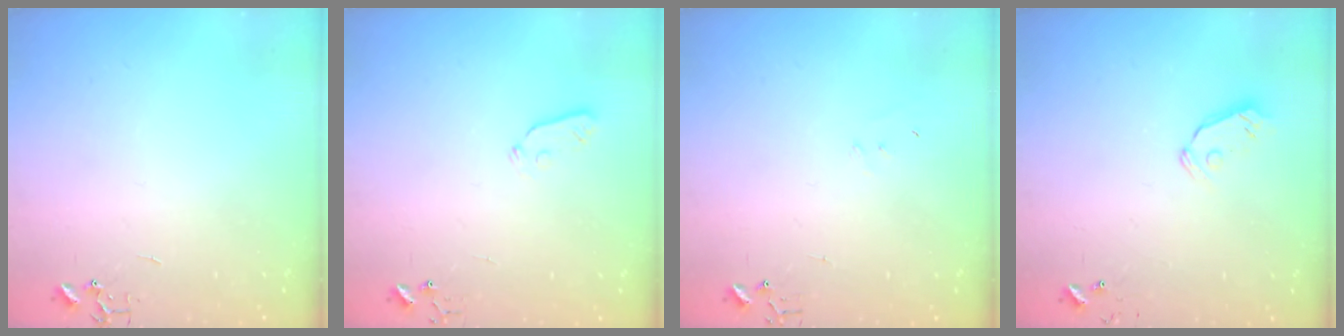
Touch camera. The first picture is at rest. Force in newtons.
{"total": 3.9, "press": 3.8, "slide": 0.8}
{"total": 4.9, "press": 4.9, "slide": 0.3}
{"total": 5.8, "press": 5.7, "slide": 0.9}